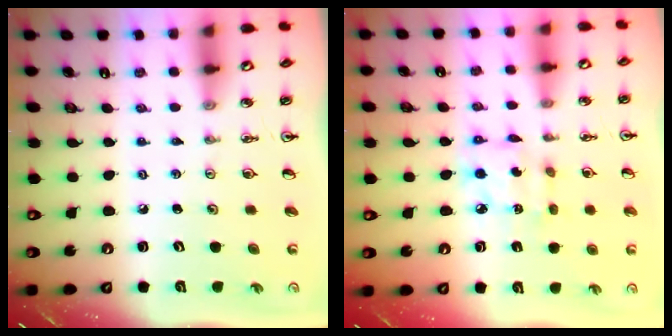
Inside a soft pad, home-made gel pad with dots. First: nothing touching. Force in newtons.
{"total": 6.4, "press": 6.4, "slide": 0.3}